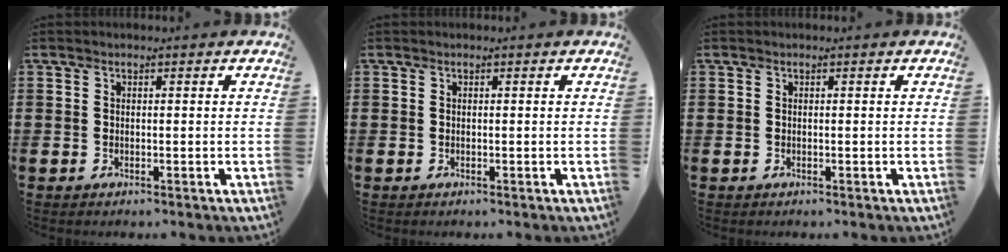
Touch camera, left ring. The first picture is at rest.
{"total": 0.0}
{"total": 0.0}